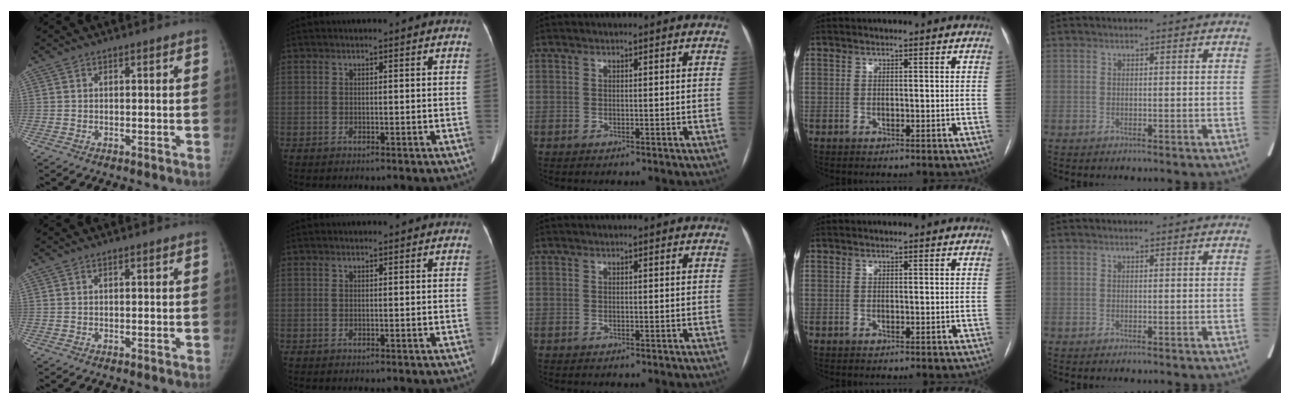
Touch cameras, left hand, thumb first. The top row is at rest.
{}